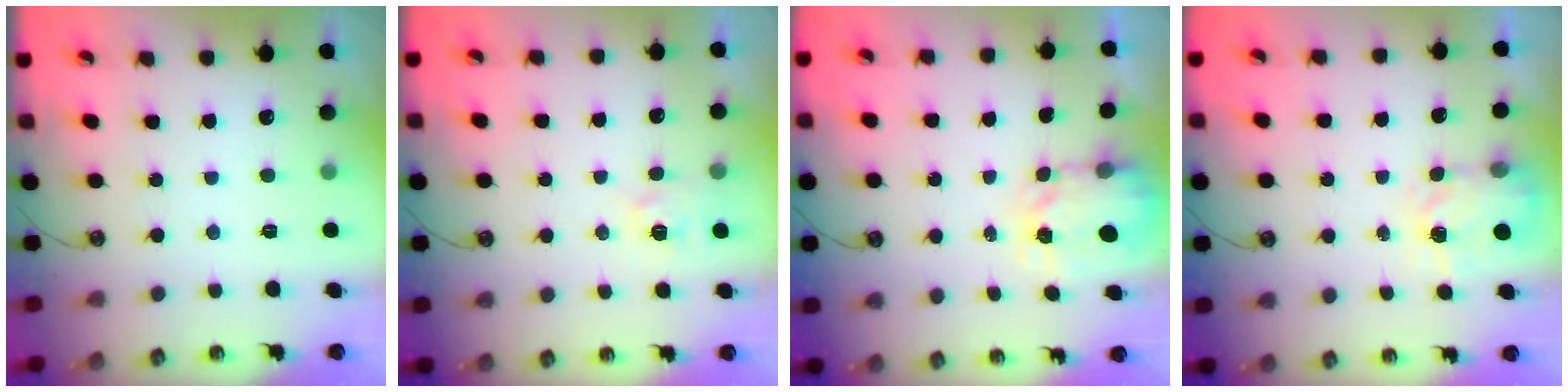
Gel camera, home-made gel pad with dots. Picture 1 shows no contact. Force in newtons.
{"total": 3.5, "press": 3.4, "slide": 0.4}
{"total": 3.9, "press": 3.9, "slide": 0.4}
{"total": 4.0, "press": 3.9, "slide": 0.7}